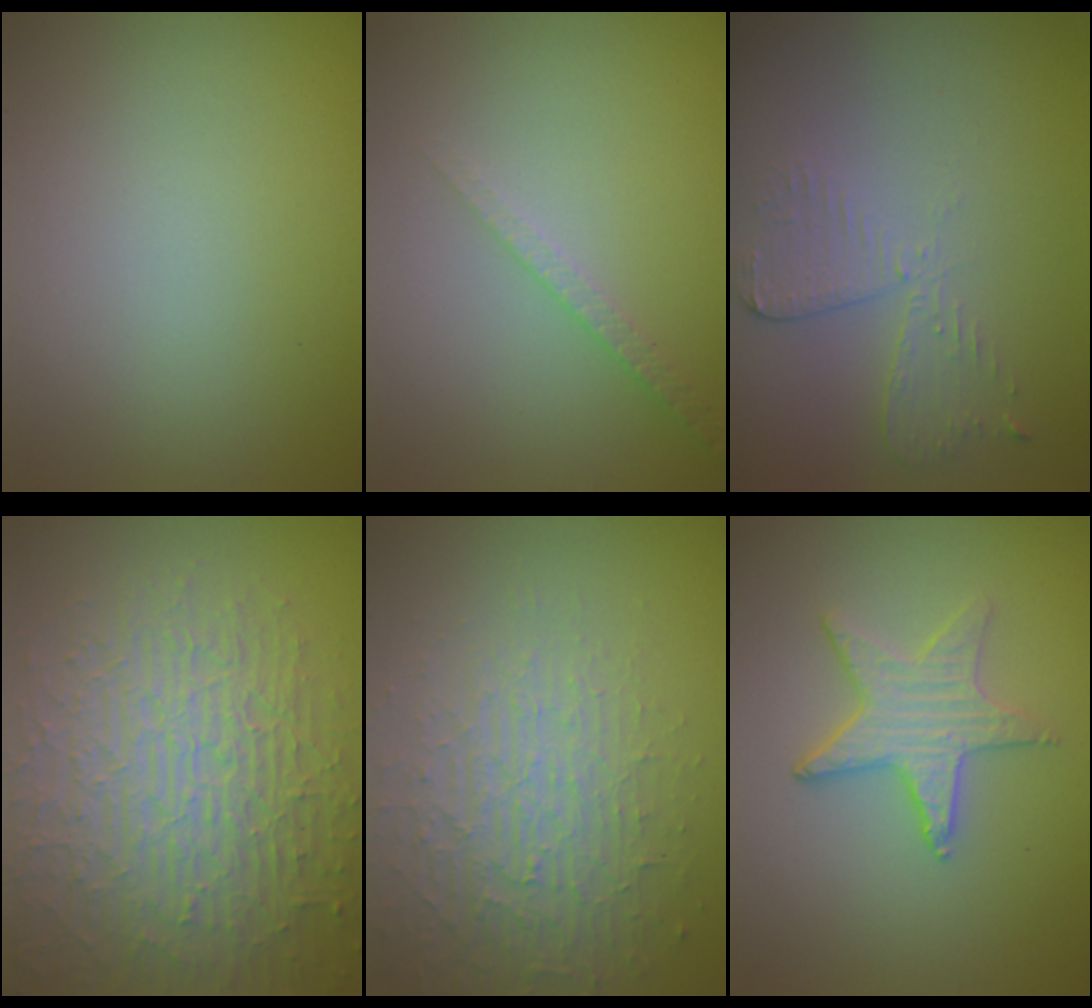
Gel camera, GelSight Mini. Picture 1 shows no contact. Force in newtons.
{"total": 1.4, "press": 0.8, "slide": 1.1}
{"total": 2.7, "press": 2.4, "slide": 1.2}
{"total": 8.9, "press": 6.3, "slide": 6.4}
{"total": 4.0, "press": 3.7, "slide": 1.4}
{"total": 3.0, "press": 2.9, "slide": 0.7}